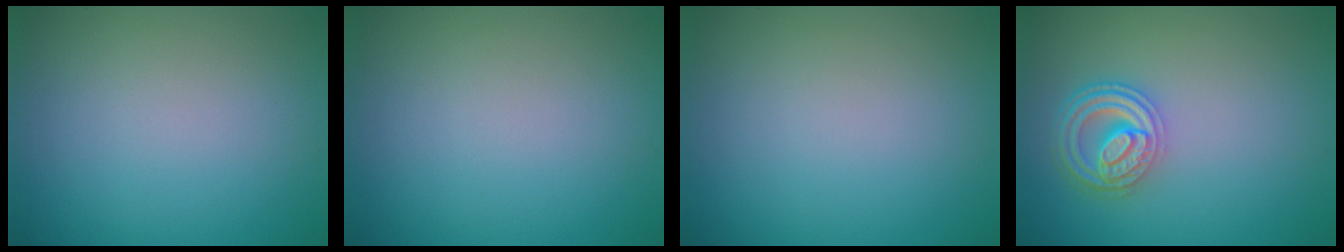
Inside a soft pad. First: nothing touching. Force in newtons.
{"total": 0.0}
{"total": 0.0}
{"total": 4.5, "press": 3.6, "slide": 2.7}